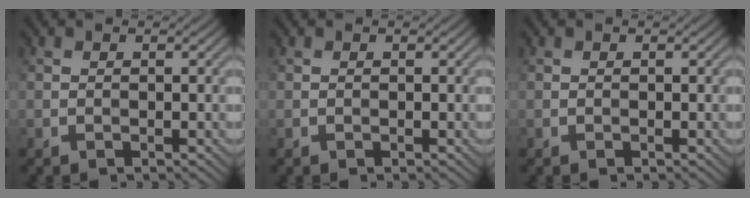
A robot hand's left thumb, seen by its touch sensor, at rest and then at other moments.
{"total": 0.0}
{"total": 0.0}